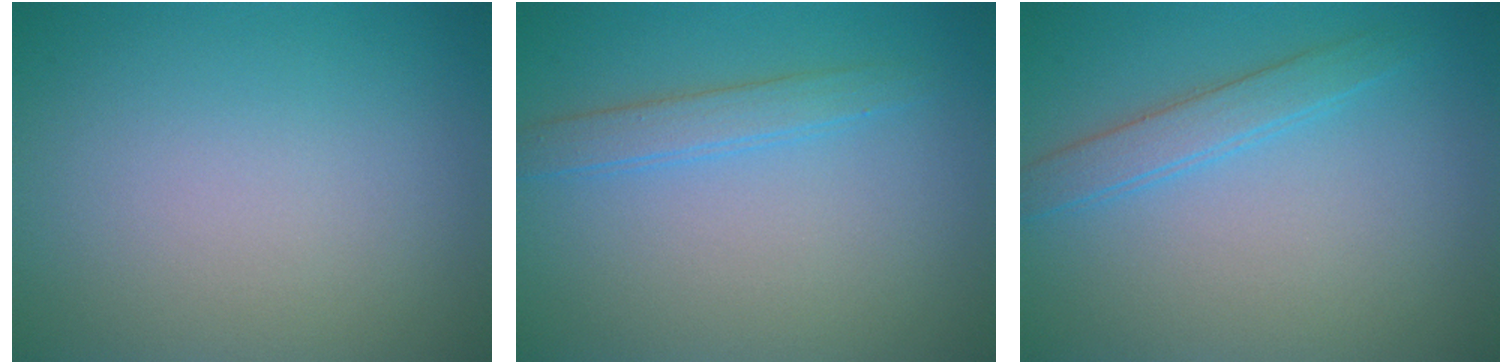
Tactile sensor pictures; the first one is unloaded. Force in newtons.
{"total": 2.1, "press": 2.1, "slide": 0.1}
{"total": 2.3, "press": 2.3, "slide": 0.1}